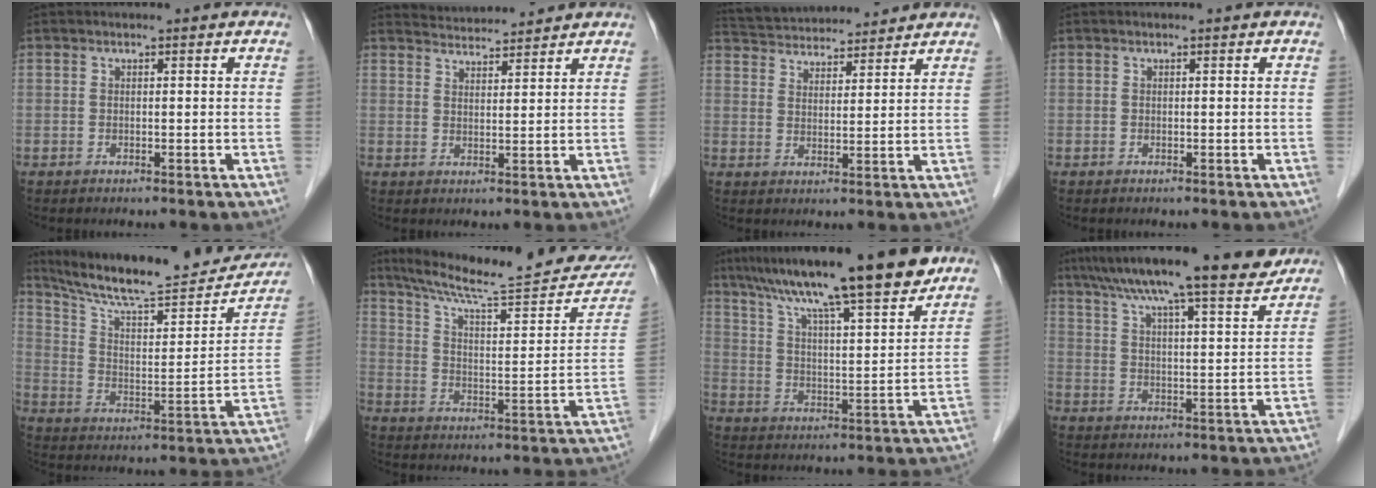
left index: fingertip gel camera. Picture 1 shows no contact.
{"total": 5.6, "force": [5.6, 0.2, 0.3], "torque": [-0.015, 0.024, 0.088]}
{"total": 13.7, "force": [12.9, 2.6, 3.6], "torque": [-0.068, 0.038, 0.206]}
{"total": 0.0}
{"total": 23.0, "force": [20.7, 3.3, 9.5], "torque": [-0.149, -0.016, 0.304]}
{"total": 24.9, "force": [22.1, 3.8, 11.0], "torque": [-0.168, -0.021, 0.301]}
{"total": 18.8, "force": [14.7, 1.0, 11.6], "torque": [-0.183, 0.013, 0.233]}
{"total": 17.9, "force": [15.1, 1.4, 9.6], "torque": [-0.152, 0.014, 0.217]}